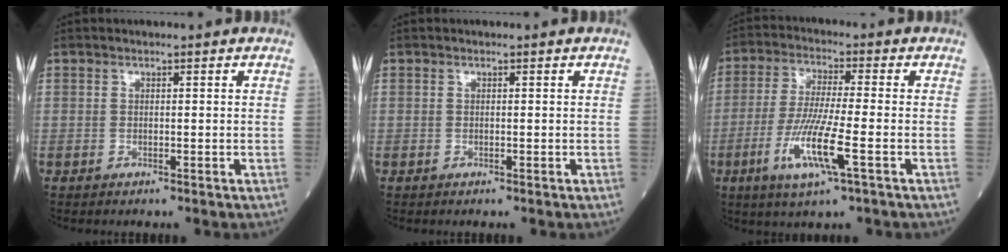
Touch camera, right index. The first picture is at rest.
{"total": 0.0}
{"total": 10.1, "force": [-3.6, 0.3, 9.5], "torque": [-0.194, -0.018, -0.072]}